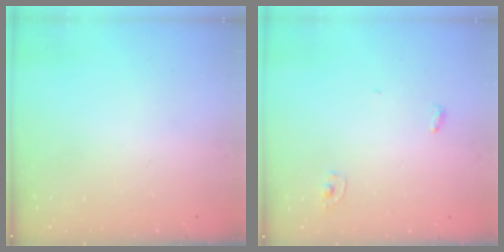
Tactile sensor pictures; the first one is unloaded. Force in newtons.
{"total": 3.6, "press": 3.5, "slide": 0.3}